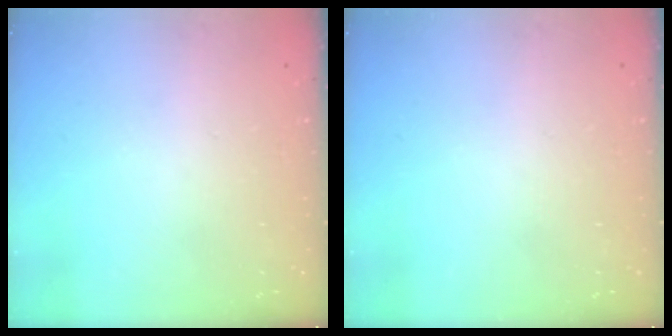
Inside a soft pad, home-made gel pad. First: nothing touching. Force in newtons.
{"total": 0.0}